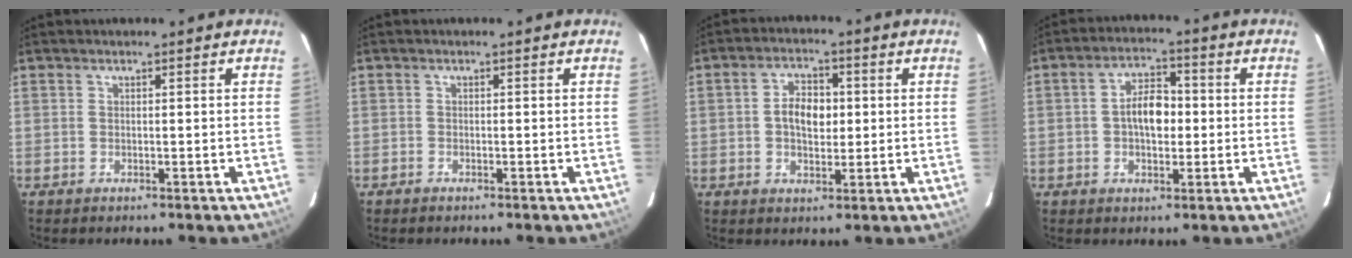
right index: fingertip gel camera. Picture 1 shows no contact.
{"total": 0.6, "force": [-0.5, 0.2, 0.0], "torque": [-0.002, 0.001, -0.011]}
{"total": 6.2, "force": [0.3, 3.9, 4.8], "torque": [-0.084, 0.013, 0.007]}
{"total": 6.7, "force": [-0.2, 3.8, 5.5], "torque": [-0.096, 0.018, -0.001]}